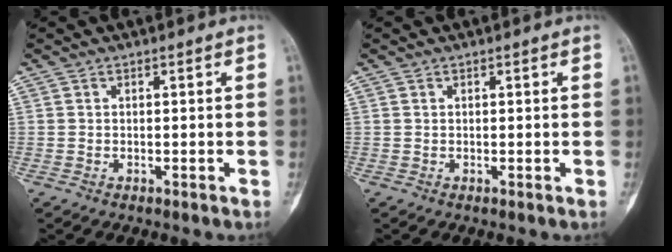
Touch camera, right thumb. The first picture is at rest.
{"total": 0.0}